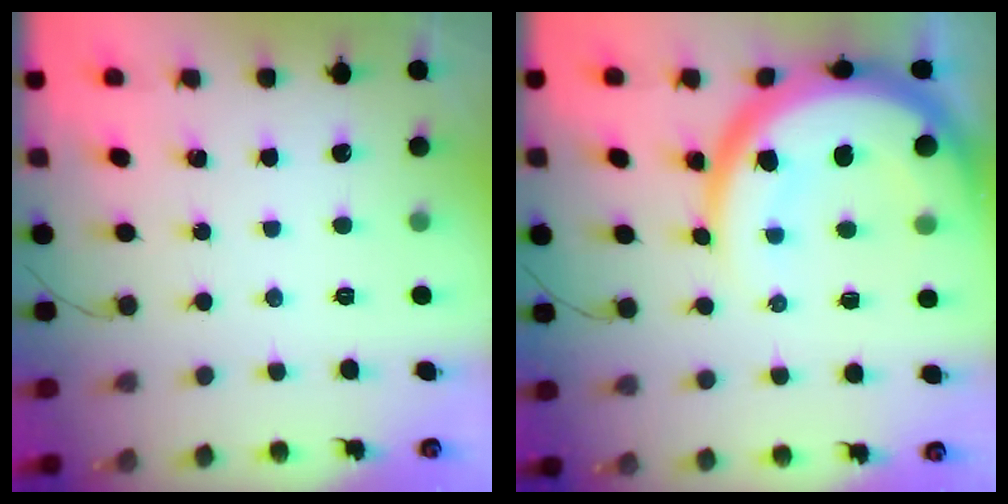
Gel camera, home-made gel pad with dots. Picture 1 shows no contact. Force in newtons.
{"total": 20.1, "press": 20.0, "slide": 1.8}